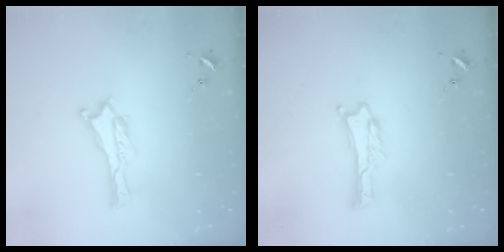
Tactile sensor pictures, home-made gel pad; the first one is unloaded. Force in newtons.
{"total": 0.0}